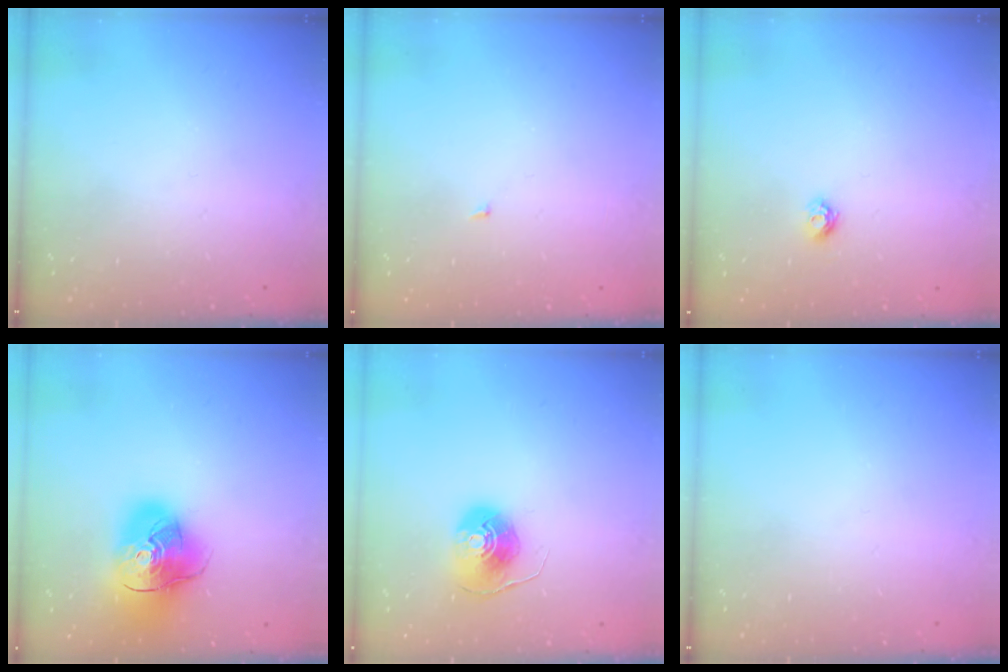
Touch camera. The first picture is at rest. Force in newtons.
{"total": 1.4, "press": 1.3, "slide": 0.1}
{"total": 4.6, "press": 4.5, "slide": 0.6}
{"total": 17.9, "press": 17.8, "slide": 2.3}
{"total": 8.5, "press": 8.4, "slide": 0.3}
{"total": 0.0}